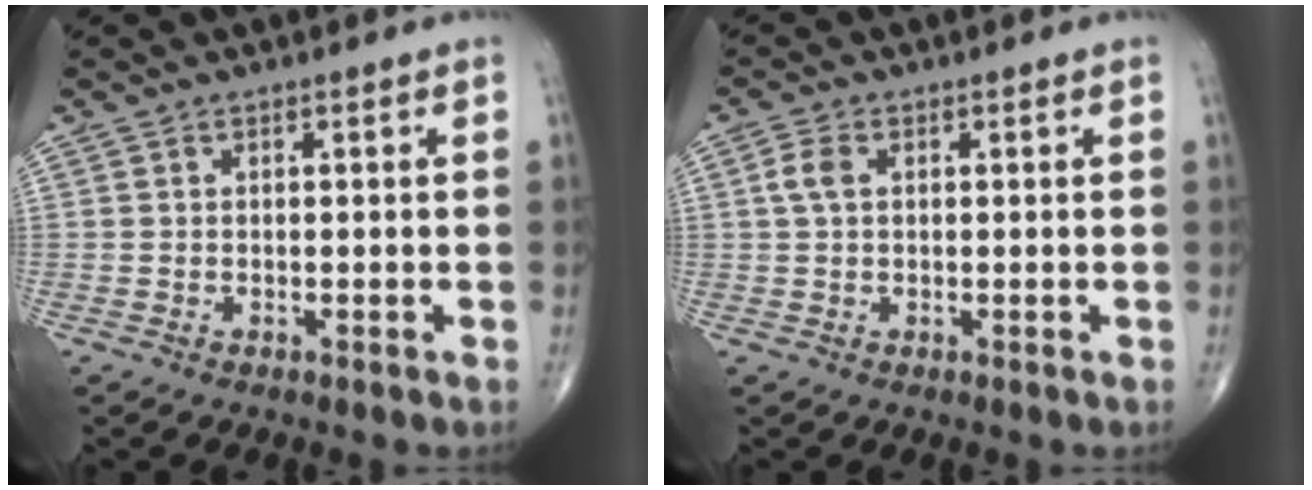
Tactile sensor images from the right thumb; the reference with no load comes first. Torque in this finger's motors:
{"motor_torque": [-0.05, 0.04, 0.40, 0.15, 0.01]}